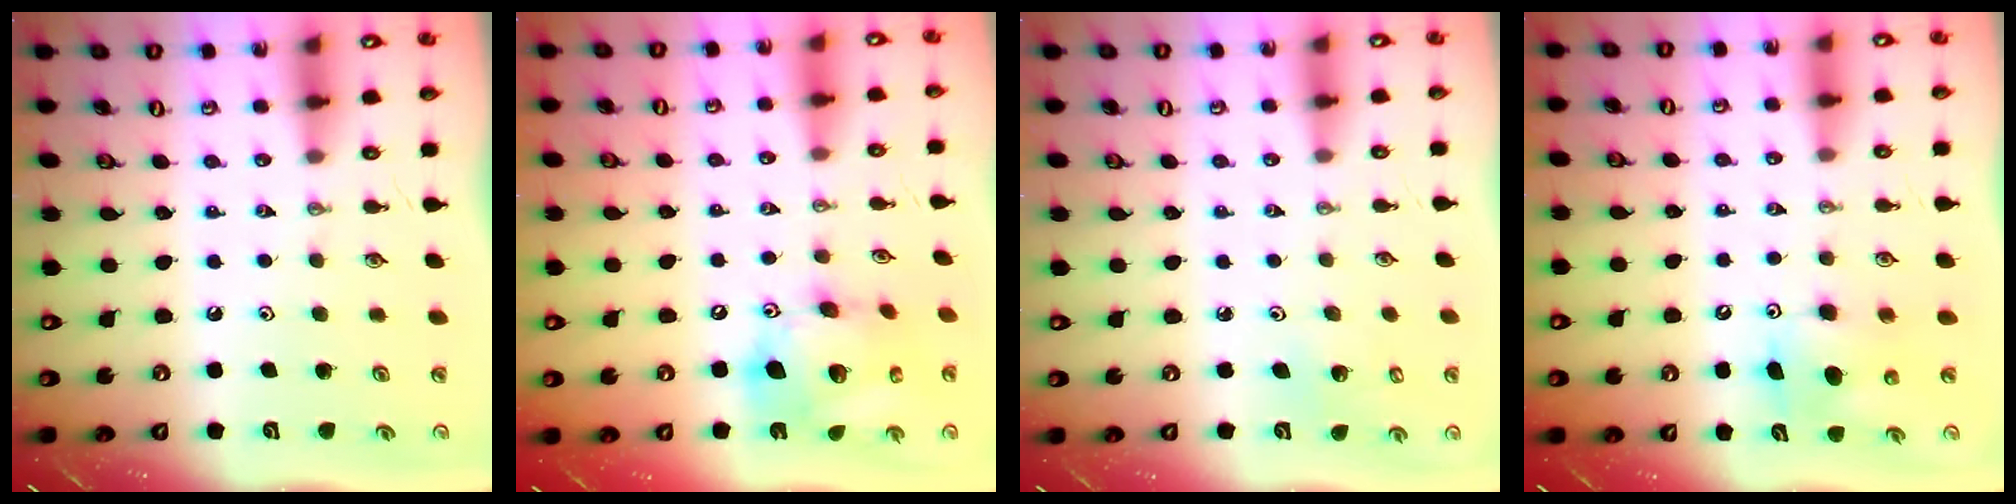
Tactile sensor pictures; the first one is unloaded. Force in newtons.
{"total": 18.0, "press": 17.7, "slide": 3.2}
{"total": 3.2, "press": 3.1, "slide": 0.4}
{"total": 8.2, "press": 8.1, "slide": 1.2}